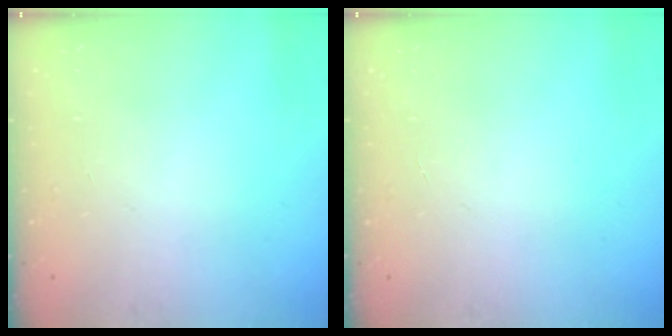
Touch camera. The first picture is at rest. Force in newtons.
{"total": 0.0}